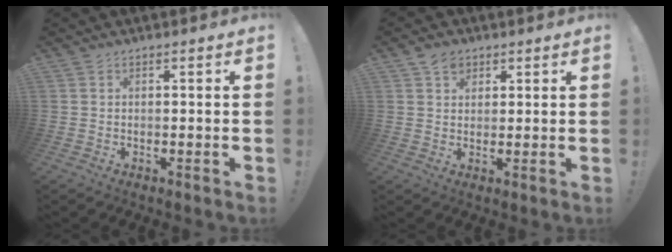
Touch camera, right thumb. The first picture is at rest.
{"total": 4.4, "force": [2.4, 3.3, 1.6], "torque": [-0.019, -0.006, 0.042]}